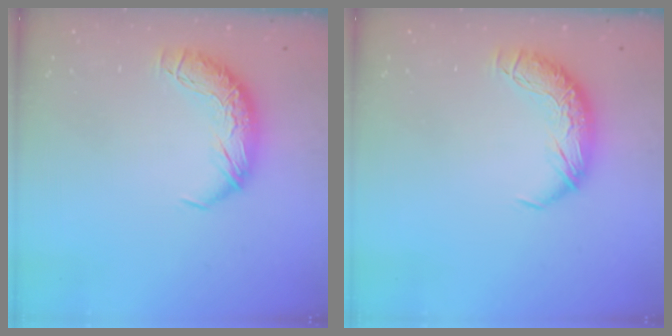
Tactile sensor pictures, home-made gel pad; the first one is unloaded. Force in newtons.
{"total": 0.0}